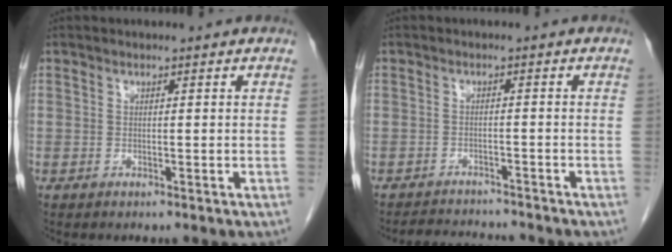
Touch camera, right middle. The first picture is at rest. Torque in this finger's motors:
{"motor_torque": [0.51, -0.48, -0.01, 0.01]}